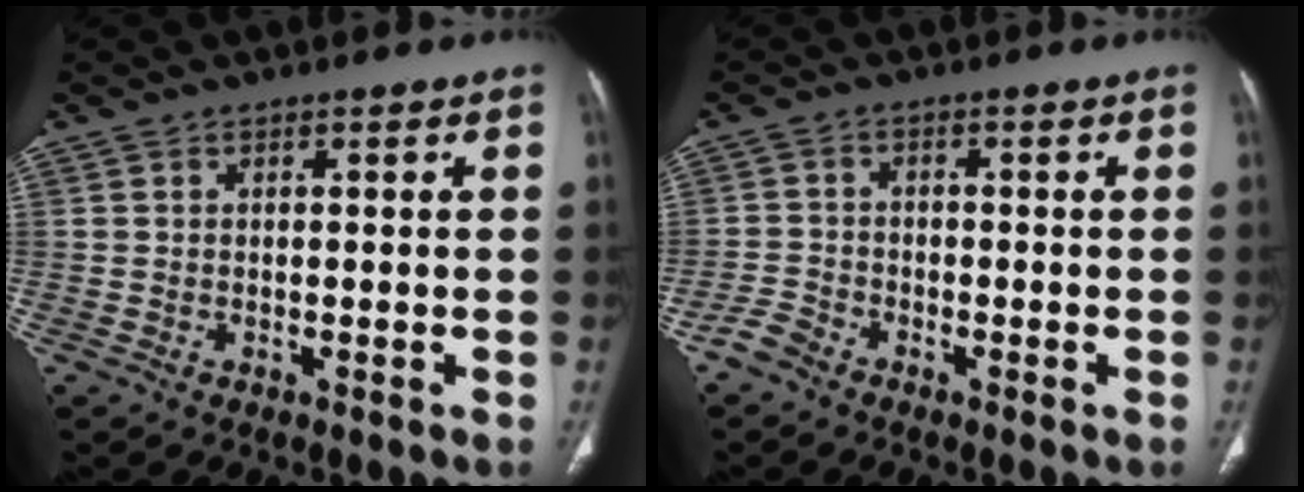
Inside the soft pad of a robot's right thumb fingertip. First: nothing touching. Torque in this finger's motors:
{"motor_torque": [2.61, 2.40, -0.24, -0.75, 0.00]}